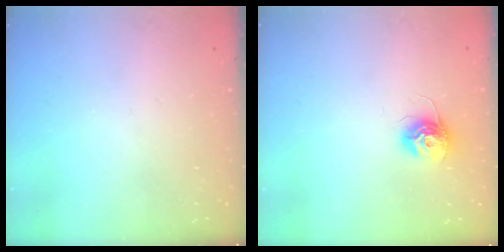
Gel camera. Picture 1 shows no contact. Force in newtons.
{"total": 10.8, "press": 10.7, "slide": 0.6}